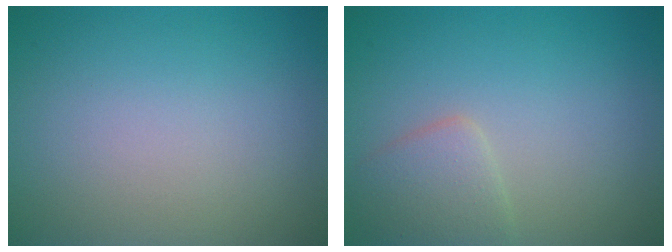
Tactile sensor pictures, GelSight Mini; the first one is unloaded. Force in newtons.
{"total": 2.5, "press": 2.5, "slide": 0.1}